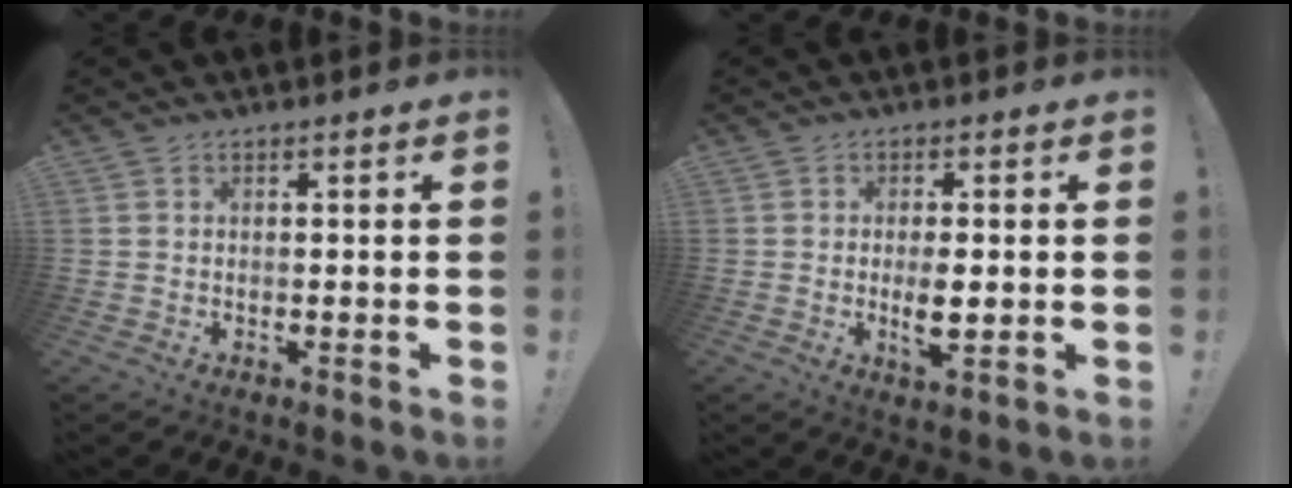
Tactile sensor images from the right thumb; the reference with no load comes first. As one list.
[{"total": 5.6, "force": [-0.7, 2.0, 5.2], "torque": [-0.100, -0.009, -0.014]}]